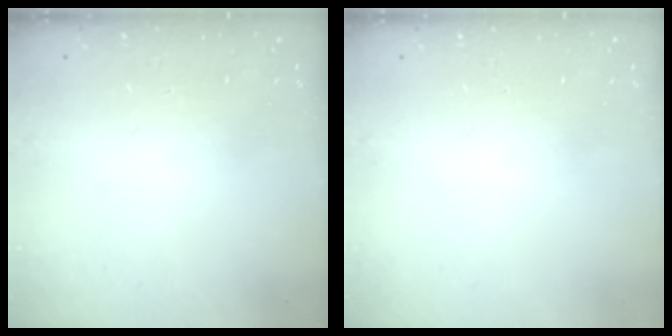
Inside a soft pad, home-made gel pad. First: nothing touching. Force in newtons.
{"total": 0.0}